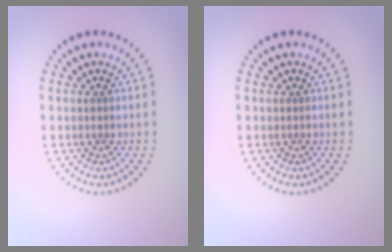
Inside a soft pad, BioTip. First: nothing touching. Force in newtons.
{"total": 0.0}